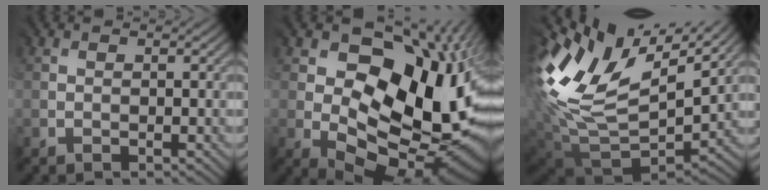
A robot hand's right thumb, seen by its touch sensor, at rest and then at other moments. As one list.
[{"total": 18.0, "force": [1.3, 11.3, 14.0], "torque": [-0.194, -0.020, 0.048]}, {"total": 15.7, "force": [6.1, 9.6, 10.9], "torque": [-0.272, -0.002, 0.119]}]